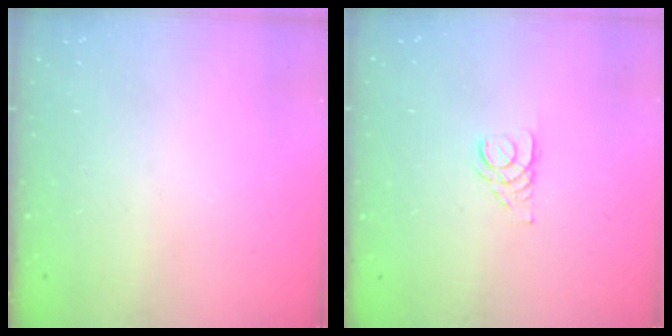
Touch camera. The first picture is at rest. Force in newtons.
{"total": 2.9, "press": 2.9, "slide": 0.3}